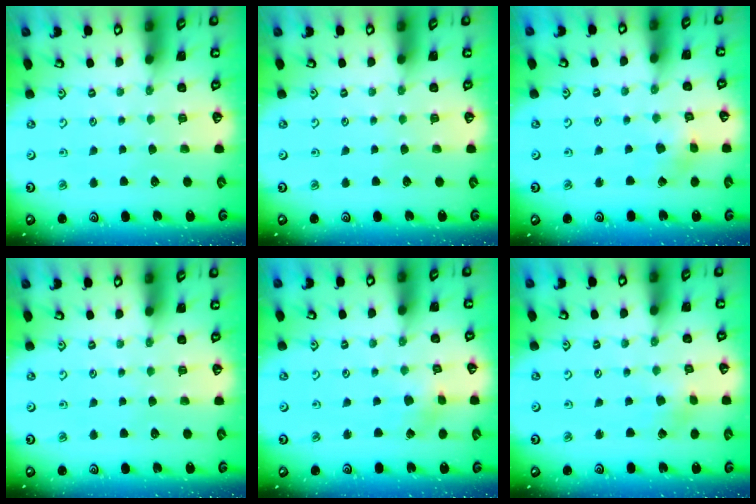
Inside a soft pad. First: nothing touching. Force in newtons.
{"total": 0.0}
{"total": 2.3, "press": 2.3, "slide": 0.4}
{"total": 0.0}
{"total": 2.3, "press": 2.3, "slide": 0.3}
{"total": 1.2, "press": 1.2, "slide": 0.1}